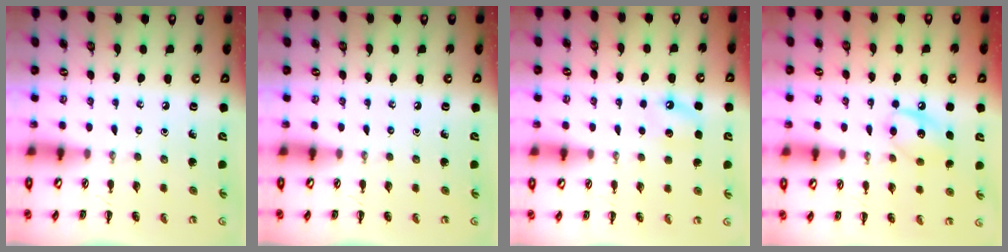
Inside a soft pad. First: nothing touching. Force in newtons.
{"total": 0.0}
{"total": 5.6, "press": 5.3, "slide": 1.8}
{"total": 10.4, "press": 10.4, "slide": 1.2}